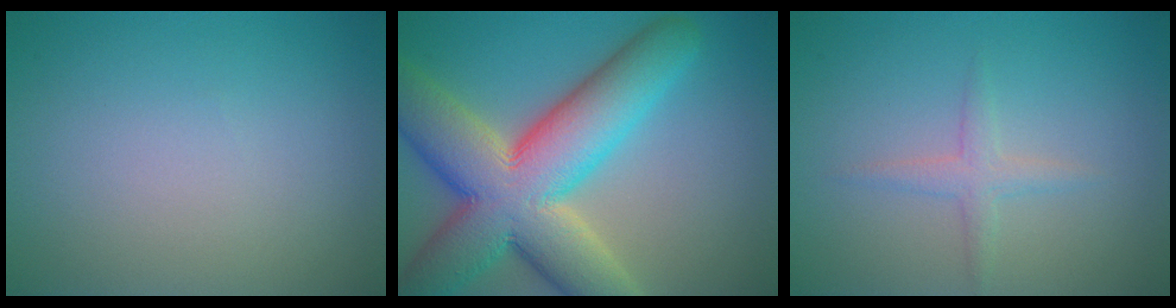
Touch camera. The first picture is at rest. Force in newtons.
{"total": 13.5, "press": 13.5, "slide": 1.1}
{"total": 1.6, "press": 1.6, "slide": 0.0}